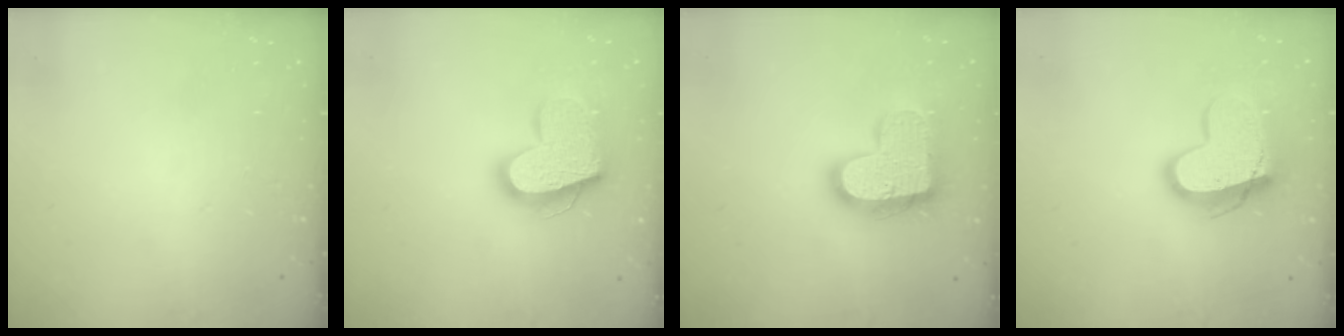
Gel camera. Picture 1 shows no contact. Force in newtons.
{"total": 17.7, "press": 17.7, "slide": 1.5}
{"total": 17.8, "press": 17.7, "slide": 1.1}
{"total": 14.0, "press": 14.0, "slide": 0.6}